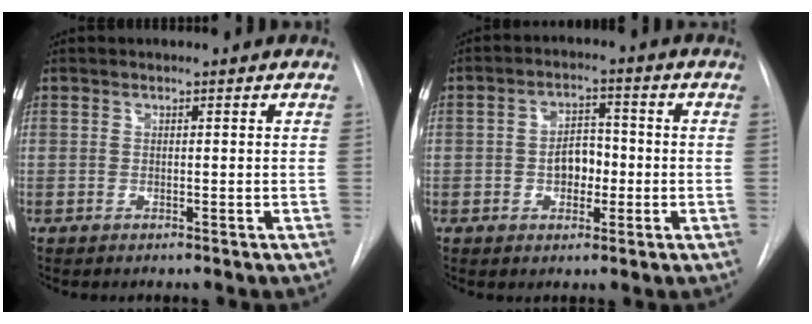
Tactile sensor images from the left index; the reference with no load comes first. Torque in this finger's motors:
{"motor_torque": [0.17, 0.05, 0.10, 0.05]}